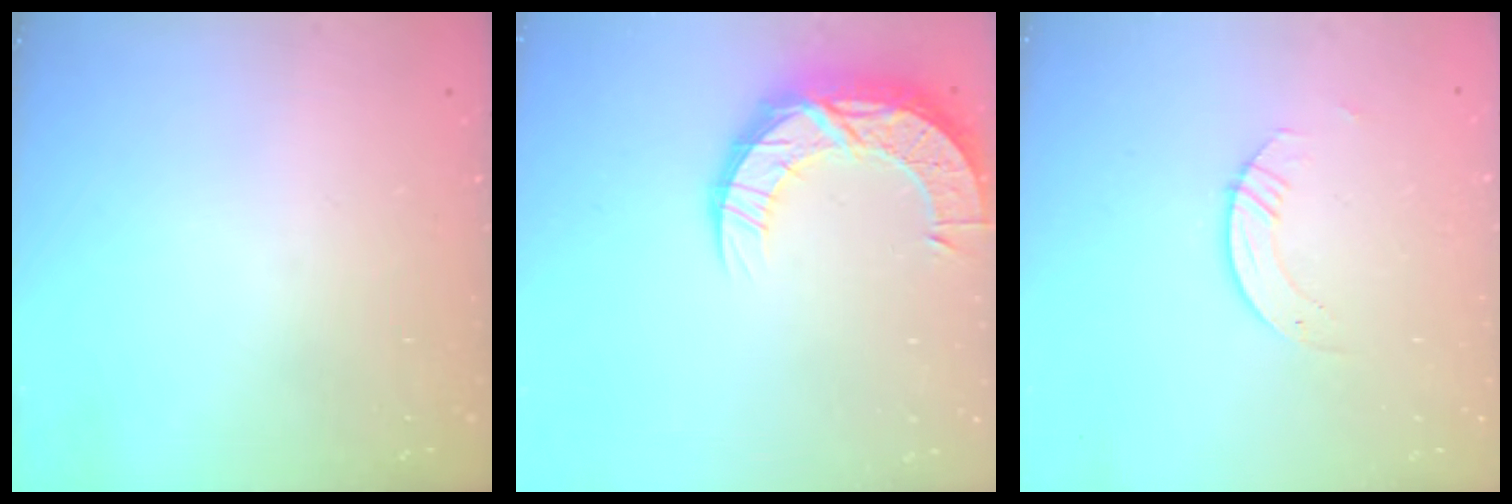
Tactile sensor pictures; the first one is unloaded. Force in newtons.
{"total": 14.4, "press": 14.3, "slide": 0.9}
{"total": 2.6, "press": 2.6, "slide": 0.2}